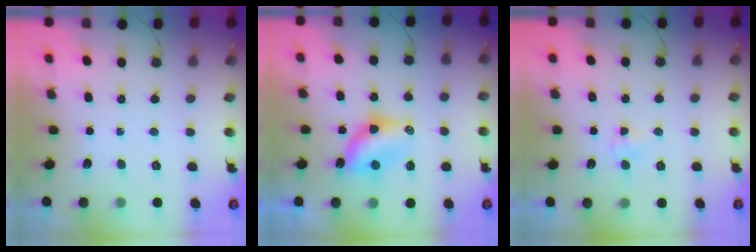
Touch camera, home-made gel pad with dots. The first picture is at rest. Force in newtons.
{"total": 6.7, "press": 6.6, "slide": 0.7}
{"total": 4.0, "press": 4.0, "slide": 0.4}